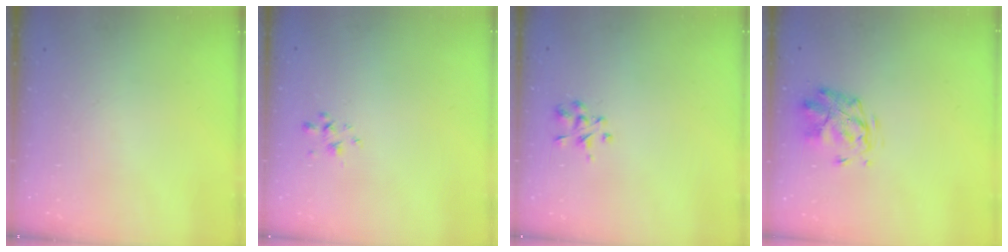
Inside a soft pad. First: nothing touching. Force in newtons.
{"total": 1.4, "press": 1.3, "slide": 0.6}
{"total": 2.4, "press": 2.3, "slide": 0.8}
{"total": 2.9, "press": 2.5, "slide": 1.4}